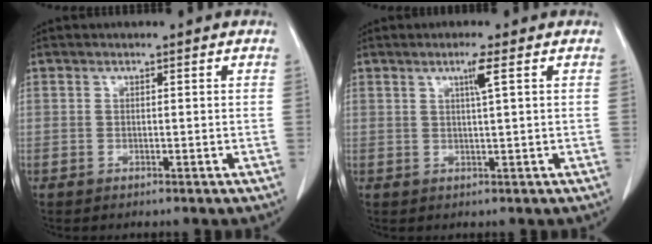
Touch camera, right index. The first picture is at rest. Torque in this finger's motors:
{"motor_torque": [0.21, 0.21, 0.02, 0.03]}